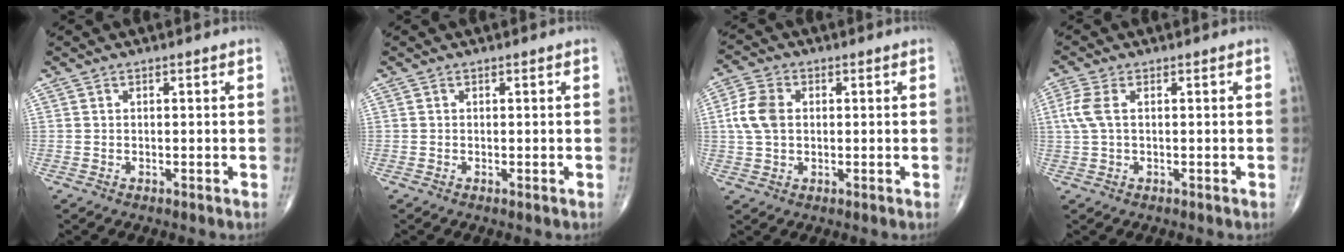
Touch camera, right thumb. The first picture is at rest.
{"total": 0.0}
{"total": 6.7, "force": [0.7, 4.7, 4.7], "torque": [-0.099, 0.009, 0.010]}
{"total": 4.2, "force": [0.7, 2.0, 3.5], "torque": [-0.108, 0.013, 0.014]}